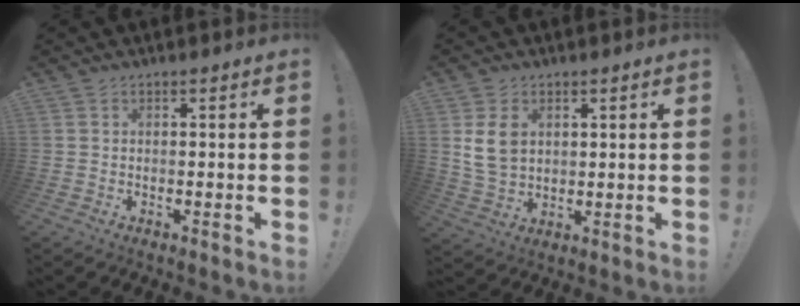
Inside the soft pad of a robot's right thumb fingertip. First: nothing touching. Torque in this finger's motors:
{"motor_torque": [0.51, 1.07, 0.53, 0.07, 0.05]}